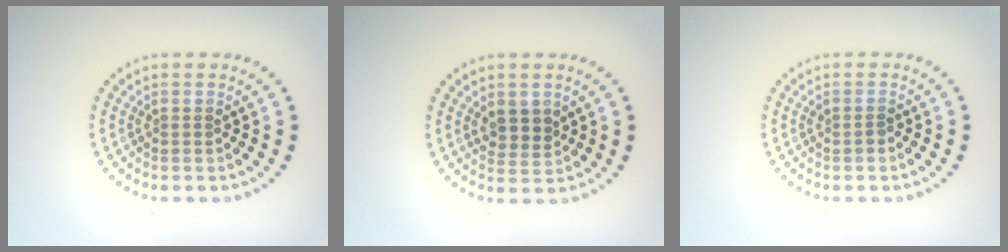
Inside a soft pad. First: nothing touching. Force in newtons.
{"total": 2.2, "press": 2.0, "slide": 0.9}
{"total": 0.7, "press": 0.7, "slide": 0.1}